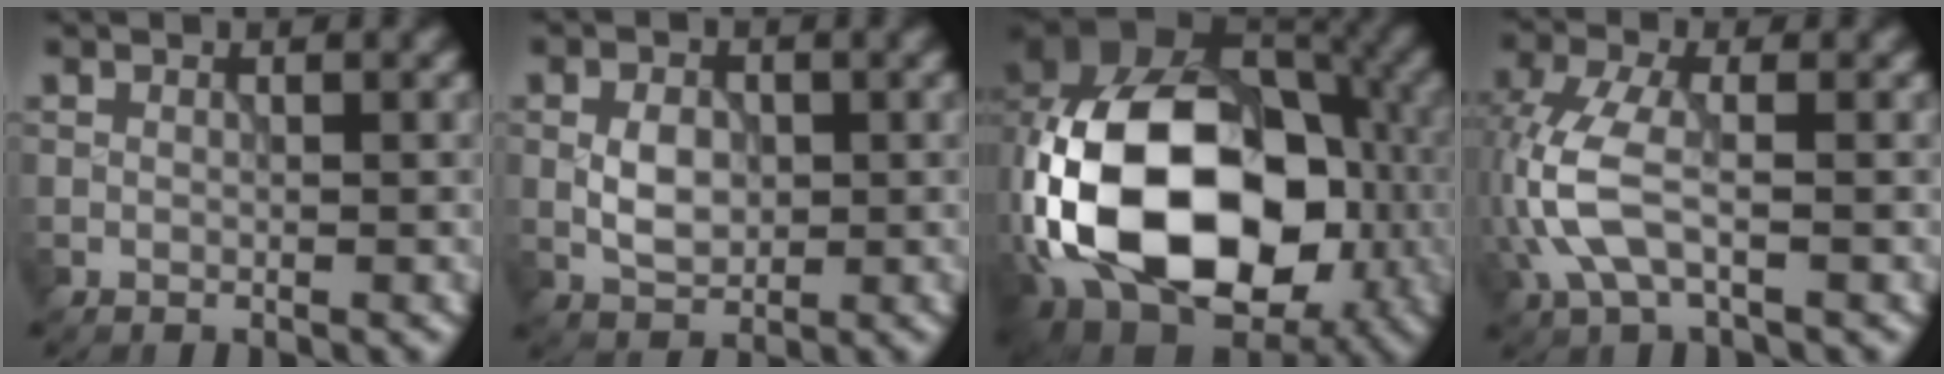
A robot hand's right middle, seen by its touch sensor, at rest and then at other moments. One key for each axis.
{"total": 3.1, "fx": -0.1, "fy": 2.1, "fz": 2.3, "tx": -0.044, "ty": 0.001, "tz": -0.002}
{"total": 19.6, "fx": -3.2, "fy": 13.5, "fz": 13.8, "tx": -0.278, "ty": -0.003, "tz": -0.051}
{"total": 5.5, "fx": -1.2, "fy": 2.4, "fz": 4.7, "tx": -0.124, "ty": 0.006, "tz": -0.029}